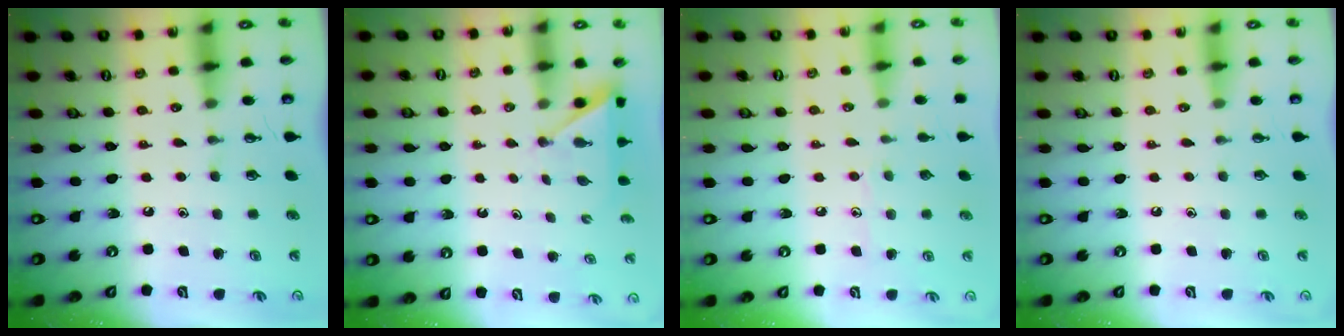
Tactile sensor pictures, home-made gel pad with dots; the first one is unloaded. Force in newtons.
{"total": 2.9, "press": 2.9, "slide": 0.2}
{"total": 5.1, "press": 5.1, "slide": 0.5}
{"total": 0.0}